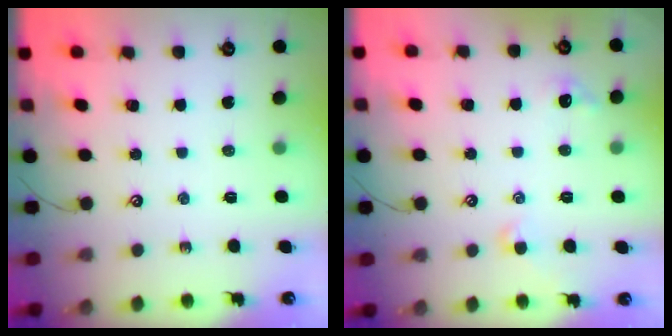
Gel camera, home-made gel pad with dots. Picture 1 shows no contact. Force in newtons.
{"total": 1.4, "press": 1.2, "slide": 0.6}